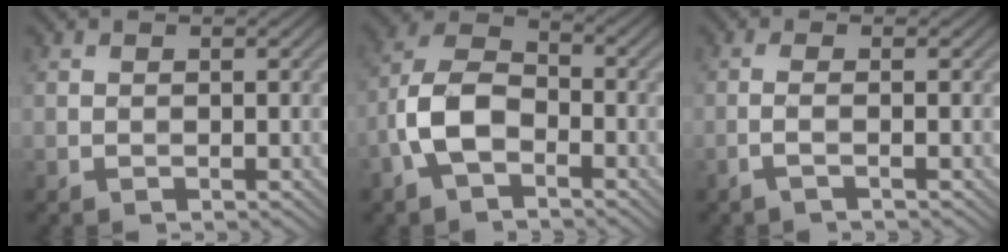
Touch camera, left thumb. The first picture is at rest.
{"total": 7.8, "force": [-3.4, 4.2, 5.5], "torque": [-0.122, 0.012, -0.078]}
{"total": 1.6, "force": [-0.8, -0.3, 1.3], "torque": [-0.031, 0.008, -0.023]}